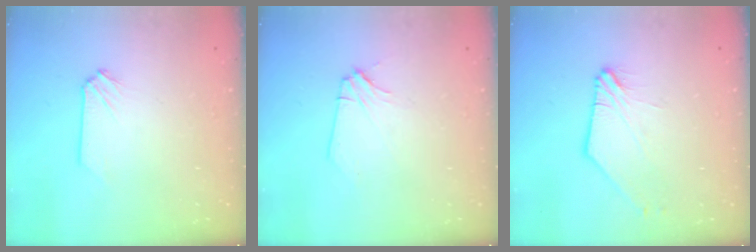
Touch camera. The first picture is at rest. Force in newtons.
{"total": 2.9, "press": 2.9, "slide": 0.5}
{"total": 2.8, "press": 2.8, "slide": 0.3}